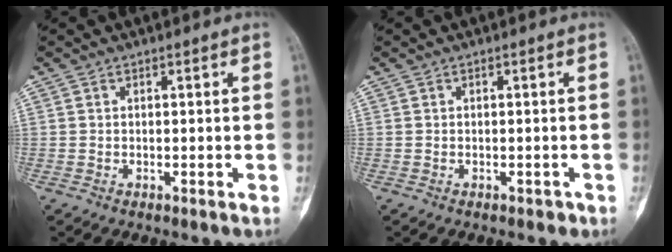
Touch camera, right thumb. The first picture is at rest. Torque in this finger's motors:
{"motor_torque": [0.40, 0.25, 0.19, -0.01, 0.03]}